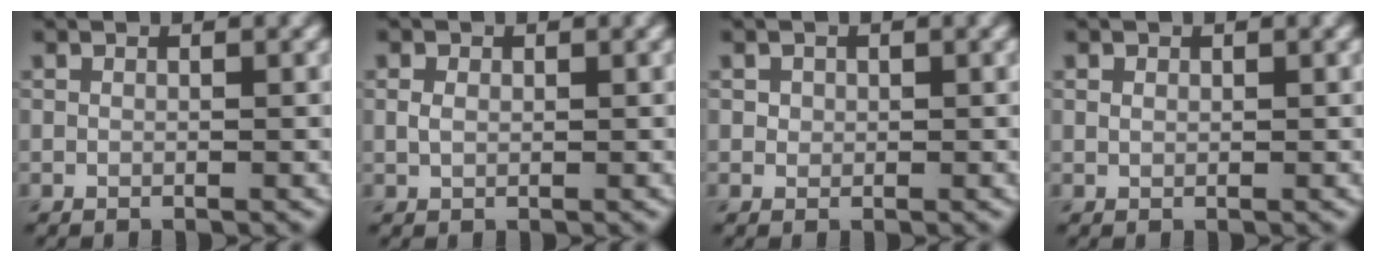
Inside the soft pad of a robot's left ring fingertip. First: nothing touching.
{"total": 1.1, "force": [0.2, 0.8, 0.7], "torque": [-0.016, 0.002, 0.002]}
{"total": 0.7, "force": [0.2, 0.7, 0.2], "torque": [0.002, -0.003, 0.002]}
{"total": 0.6, "force": [0.3, 0.5, 0.3], "torque": [-0.005, 0.000, 0.005]}